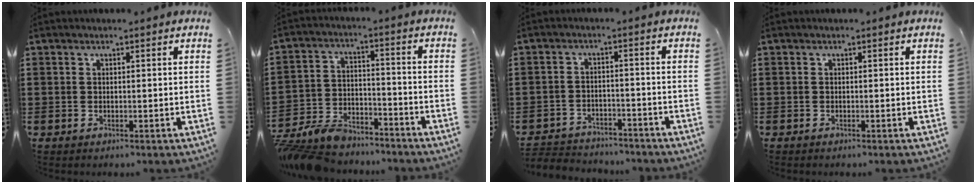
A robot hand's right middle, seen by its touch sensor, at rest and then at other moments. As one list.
[{"total": 7.7, "force": [-7.2, 2.0, 1.8], "torque": [-0.056, 0.012, -0.145]}, {"total": 3.4, "force": [-3.3, 0.9, -0.2], "torque": [-0.005, 0.003, -0.073]}, {"total": 0.0}]